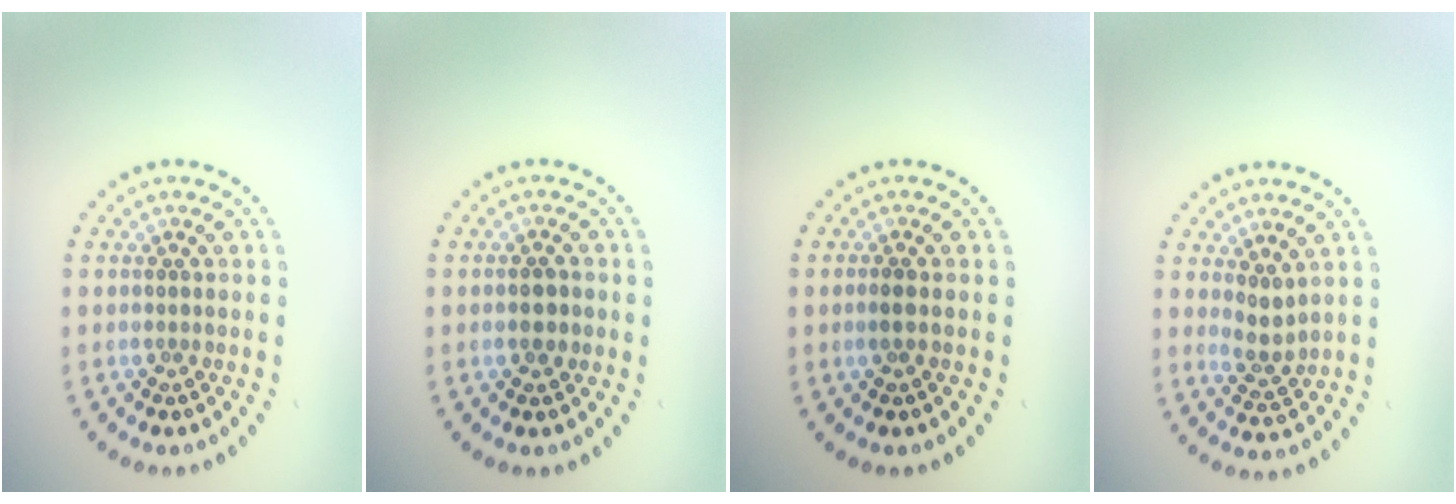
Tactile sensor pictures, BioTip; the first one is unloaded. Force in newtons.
{"total": 1.6, "press": 1.6, "slide": 0.1}
{"total": 0.7, "press": 0.7, "slide": 0.3}
{"total": 1.9, "press": 1.4, "slide": 1.2}